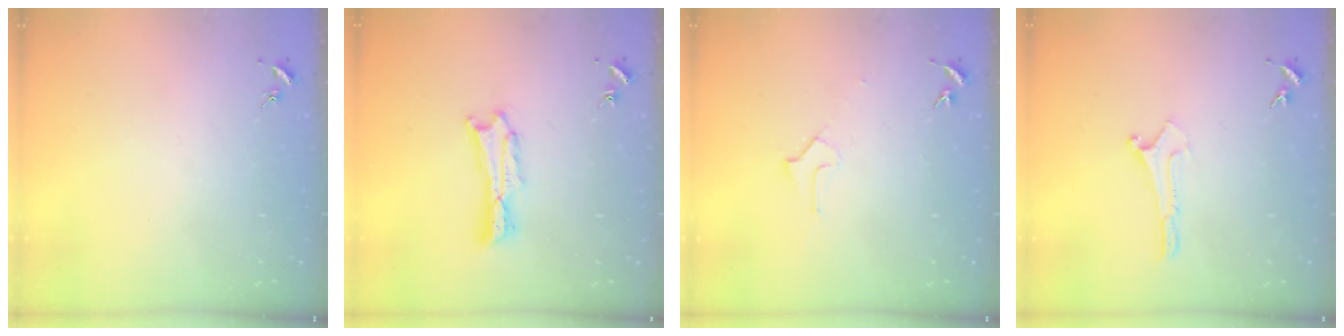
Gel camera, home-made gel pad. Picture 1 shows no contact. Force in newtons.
{"total": 2.7, "press": 2.7, "slide": 0.3}
{"total": 1.6, "press": 1.6, "slide": 0.1}
{"total": 0.0}